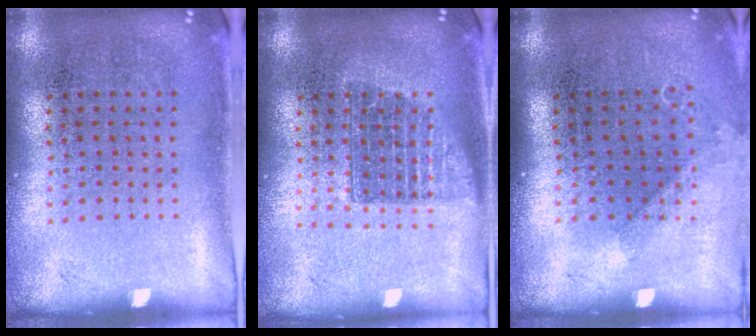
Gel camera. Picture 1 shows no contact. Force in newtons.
{"total": 1.4, "press": 1.1, "slide": 0.8}
{"total": 0.9, "press": 0.8, "slide": 0.3}